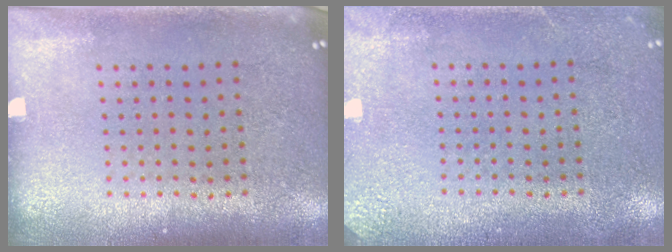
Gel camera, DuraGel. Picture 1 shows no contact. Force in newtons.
{"total": 2.5, "press": 2.4, "slide": 0.3}